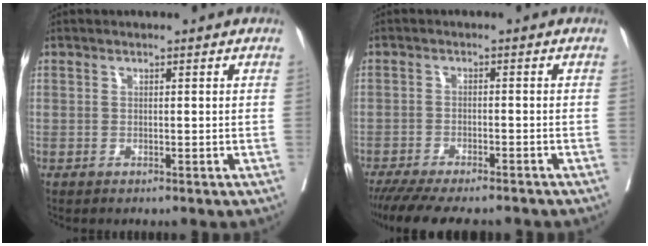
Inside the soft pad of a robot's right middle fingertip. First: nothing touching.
{"total": 13.0, "force": [-11.2, 2.8, 5.8], "torque": [-0.107, -0.021, -0.162]}